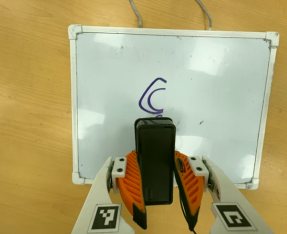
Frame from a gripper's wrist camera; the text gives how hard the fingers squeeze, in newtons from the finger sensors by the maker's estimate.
{"total": 7.3, "left": 6.2, "right": 8.3}